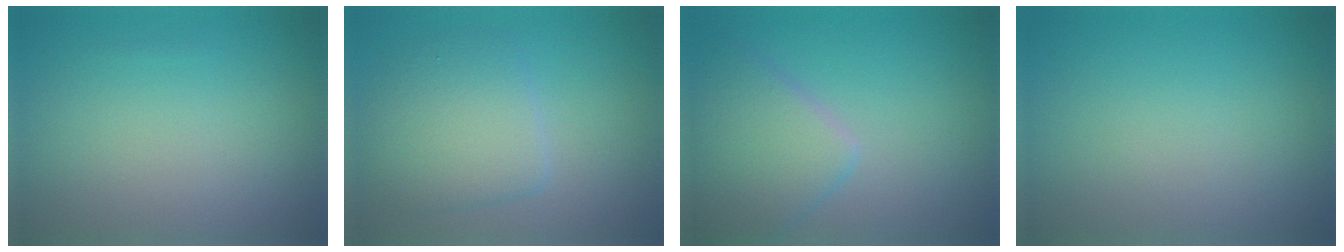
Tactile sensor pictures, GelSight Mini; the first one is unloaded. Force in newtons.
{"total": 4.7, "press": 4.7, "slide": 0.1}
{"total": 4.8, "press": 4.8, "slide": 0.2}
{"total": 0.0}